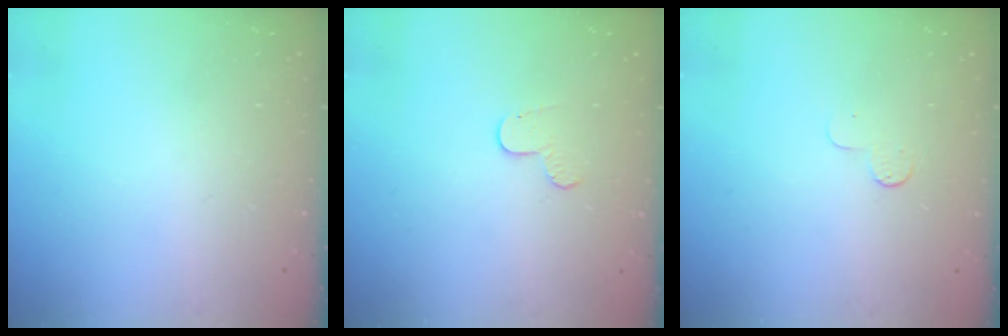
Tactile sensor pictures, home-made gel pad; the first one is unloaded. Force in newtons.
{"total": 5.7, "press": 5.7, "slide": 0.5}
{"total": 4.1, "press": 4.0, "slide": 0.4}